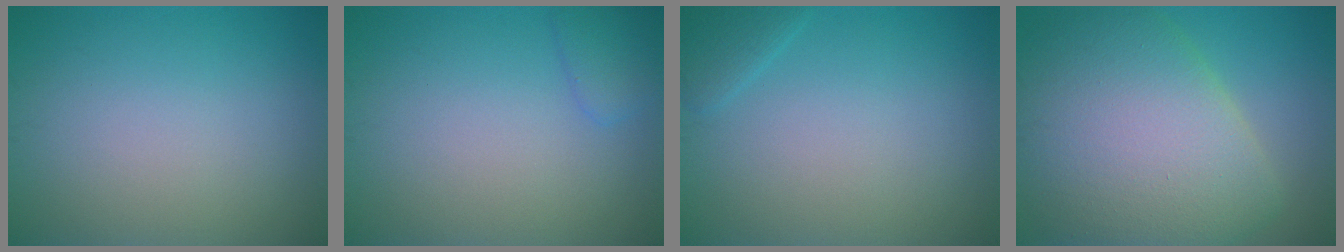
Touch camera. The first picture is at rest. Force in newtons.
{"total": 1.5, "press": 1.5, "slide": 0.2}
{"total": 1.3, "press": 1.3, "slide": 0.1}
{"total": 11.5, "press": 11.5, "slide": 0.9}